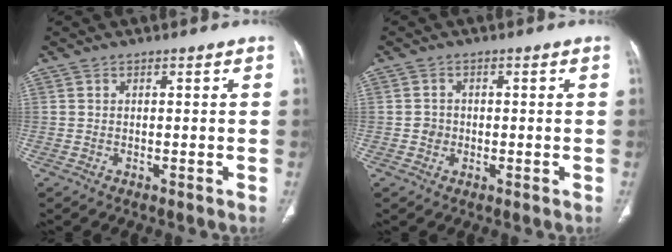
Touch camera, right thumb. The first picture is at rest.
{"total": 1.3, "force": [-0.2, 1.2, 0.4], "torque": [-0.004, 0.003, -0.004]}